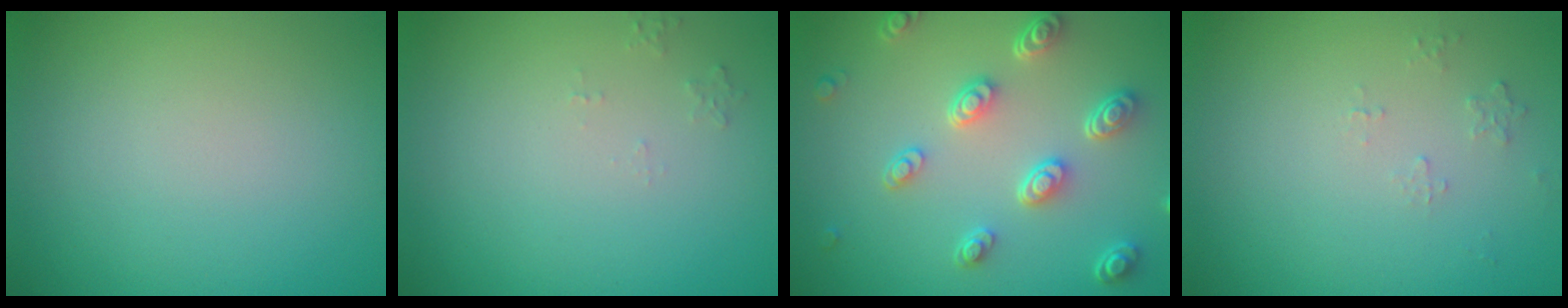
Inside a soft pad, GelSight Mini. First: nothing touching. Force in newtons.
{"total": 0.8, "press": 0.7, "slide": 0.2}
{"total": 4.8, "press": 3.6, "slide": 3.2}
{"total": 0.6, "press": 0.4, "slide": 0.5}